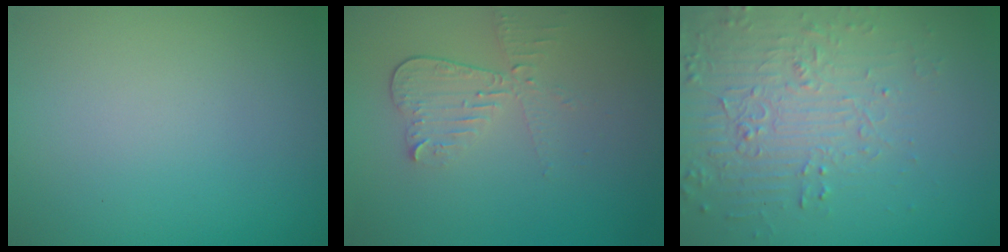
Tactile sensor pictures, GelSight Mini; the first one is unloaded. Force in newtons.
{"total": 3.0, "press": 2.6, "slide": 1.4}
{"total": 5.8, "press": 3.8, "slide": 4.4}